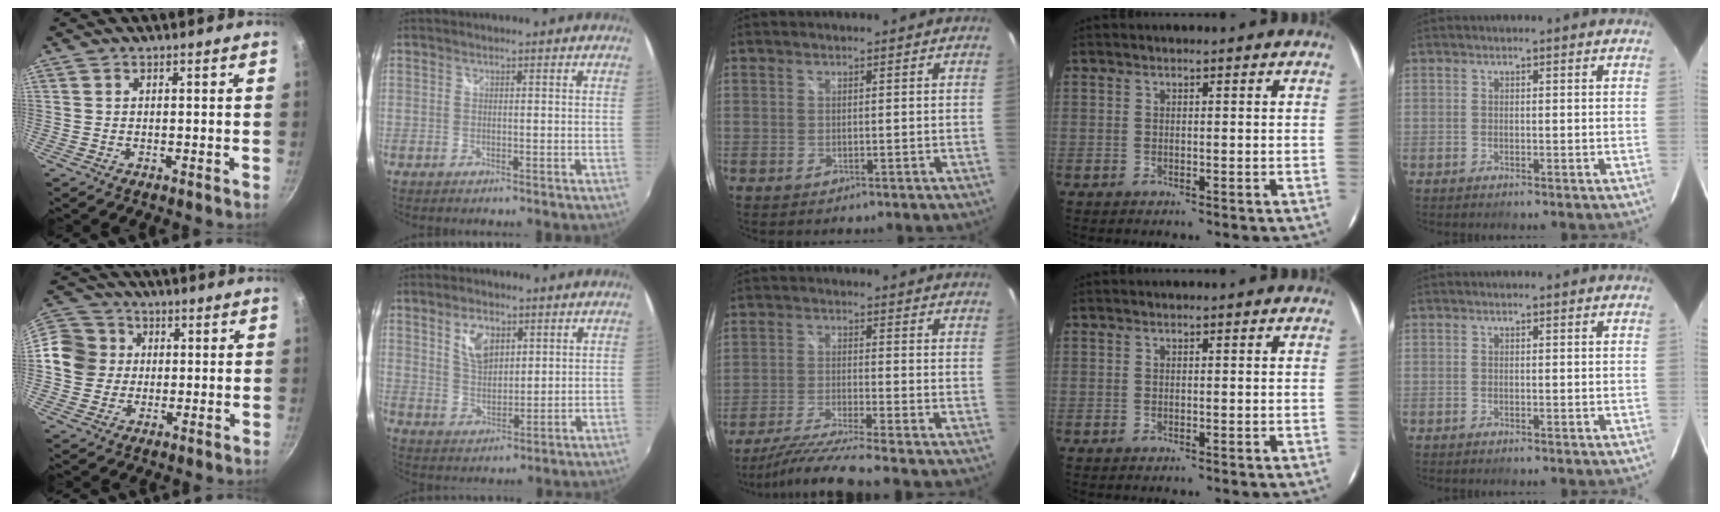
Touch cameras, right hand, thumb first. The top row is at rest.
{"thumb": {"total": 11.0, "force": [0.8, 10.1, 4.2], "torque": [-0.052, 0.022, -0.001]}, "index": {"total": 6.8, "force": [3.1, 3.8, 4.7], "torque": [-0.083, 0.005, 0.060]}, "middle": {"total": 9.0, "force": [-7.6, -1.9, 4.3], "torque": [-0.099, -0.022, -0.140]}}